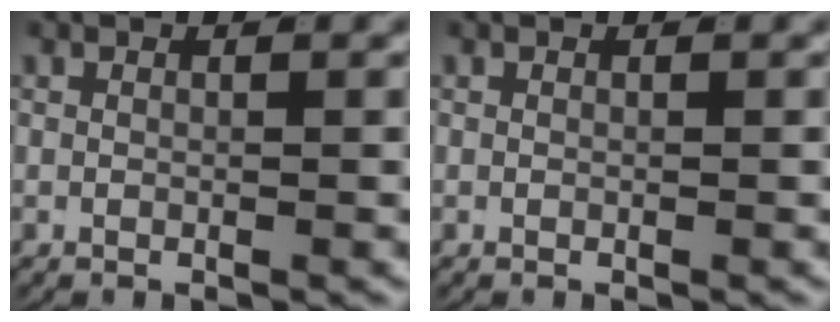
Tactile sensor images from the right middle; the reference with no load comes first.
{"total": 0.0}